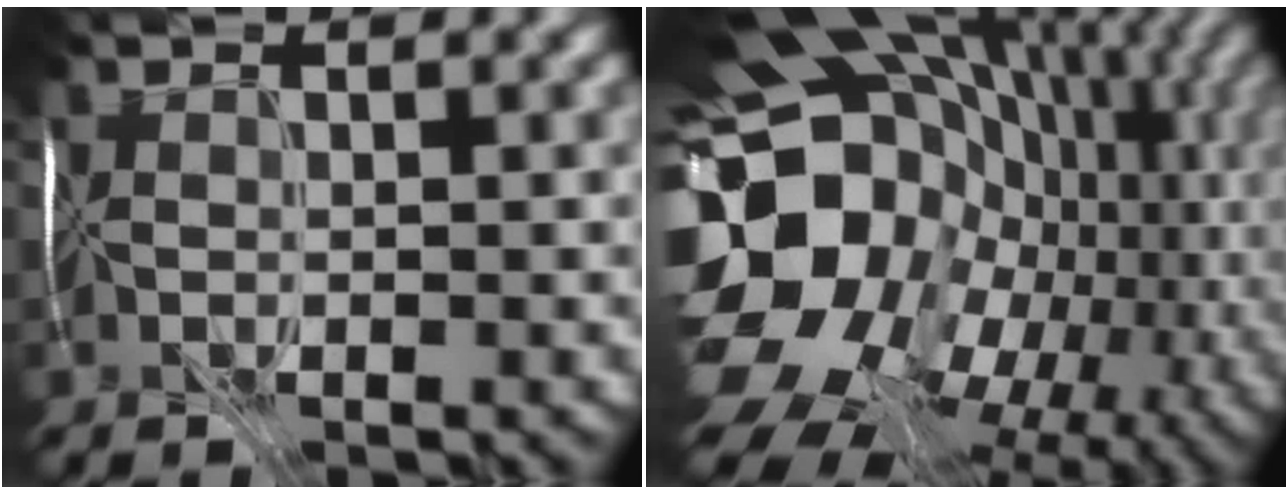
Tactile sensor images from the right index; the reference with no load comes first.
{"total": 19.0, "force": [-2.6, 15.9, 10.0], "torque": [-0.187, -0.015, -0.039]}